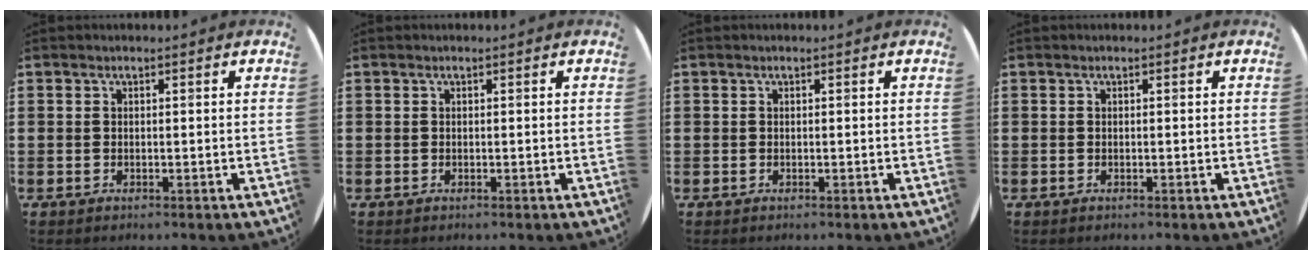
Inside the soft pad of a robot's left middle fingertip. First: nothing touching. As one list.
[{"total": 0.0}, {"total": 0.0}, {"total": 0.0}]